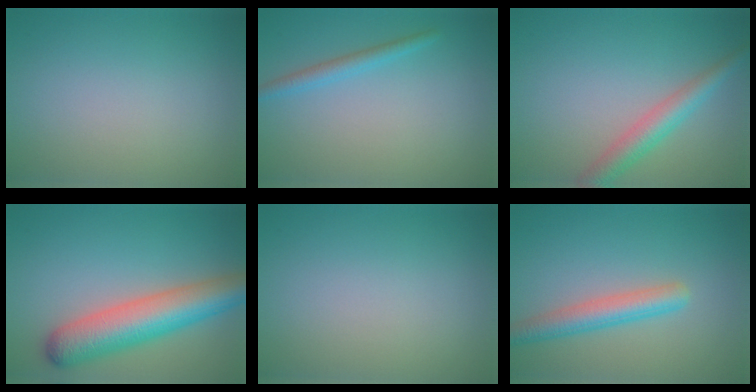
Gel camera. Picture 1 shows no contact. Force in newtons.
{"total": 1.8, "press": 1.8, "slide": 0.1}
{"total": 3.4, "press": 3.4, "slide": 0.1}
{"total": 7.9, "press": 7.9, "slide": 0.4}
{"total": 0.0}
{"total": 3.6, "press": 3.6, "slide": 0.1}